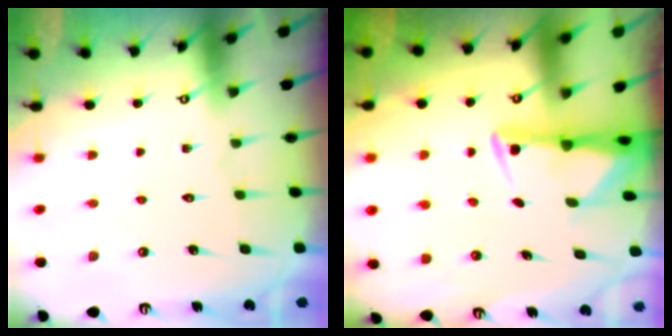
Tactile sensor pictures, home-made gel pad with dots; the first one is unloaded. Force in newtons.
{"total": 2.9, "press": 2.8, "slide": 0.7}